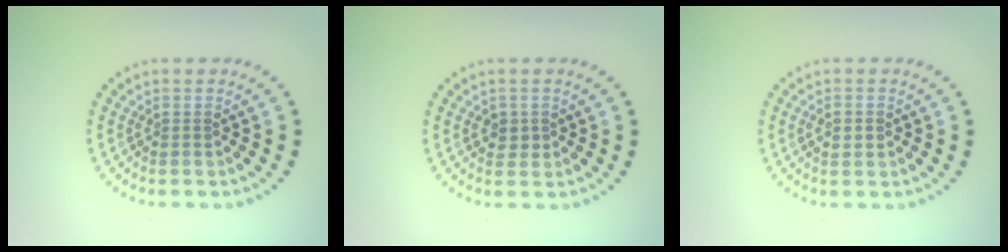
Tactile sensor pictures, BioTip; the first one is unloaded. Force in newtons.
{"total": 1.4, "press": 1.3, "slide": 0.5}
{"total": 1.1, "press": 1.1, "slide": 0.1}